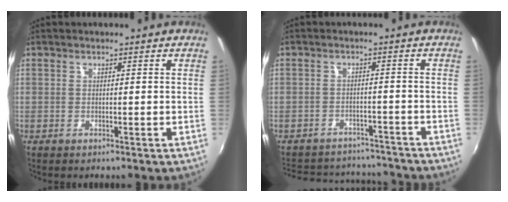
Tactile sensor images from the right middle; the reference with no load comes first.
{"total": 13.3, "force": [-11.2, 6.1, 3.5], "torque": [-0.091, 0.042, -0.146]}